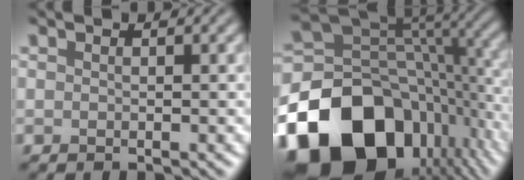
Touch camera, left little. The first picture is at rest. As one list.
[{"total": 17.8, "force": [-8.0, 12.3, 10.1], "torque": [-0.223, -0.018, -0.138]}]